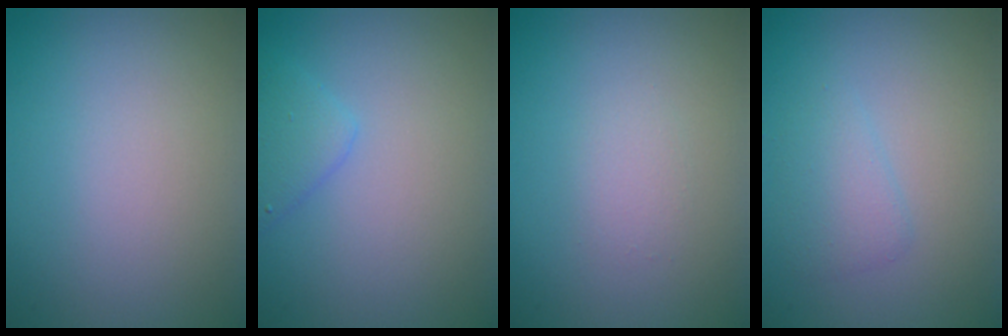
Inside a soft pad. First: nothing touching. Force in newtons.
{"total": 2.1, "press": 2.1, "slide": 0.1}
{"total": 1.0, "press": 1.0, "slide": 0.0}
{"total": 1.9, "press": 1.9, "slide": 0.1}